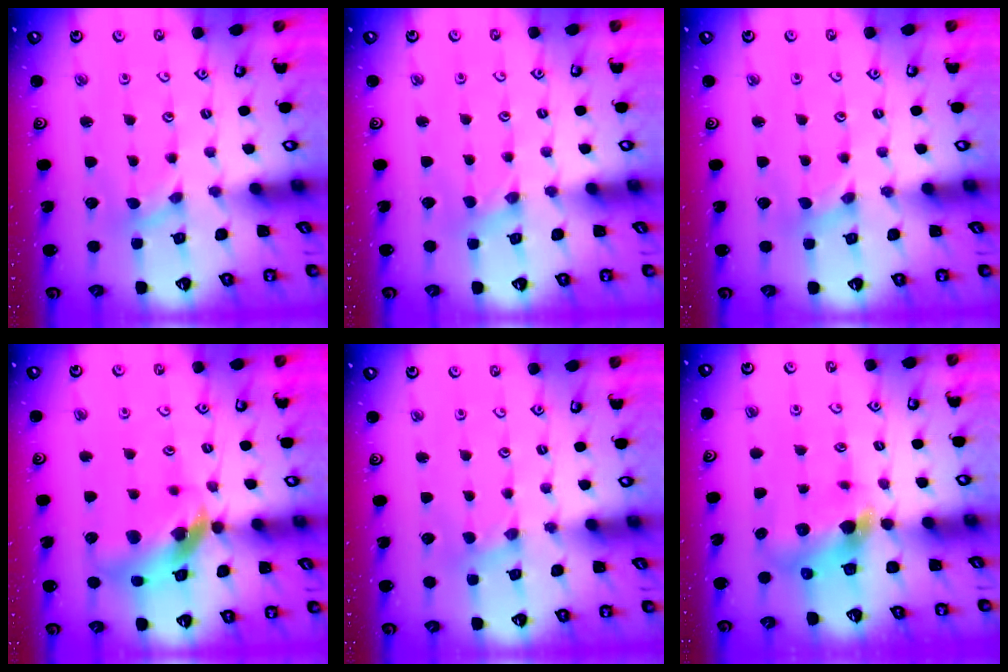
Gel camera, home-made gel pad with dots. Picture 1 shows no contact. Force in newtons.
{"total": 0.0}
{"total": 0.0}
{"total": 14.4, "press": 14.3, "slide": 2.0}
{"total": 0.6, "press": 0.6, "slide": 0.1}
{"total": 6.1, "press": 6.0, "slide": 0.7}